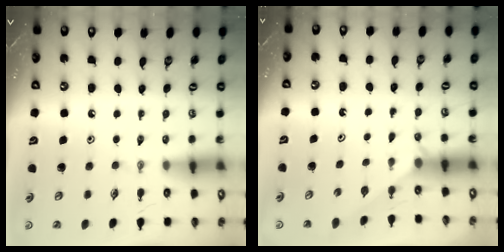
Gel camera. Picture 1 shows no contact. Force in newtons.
{"total": 2.5, "press": 2.5, "slide": 0.2}